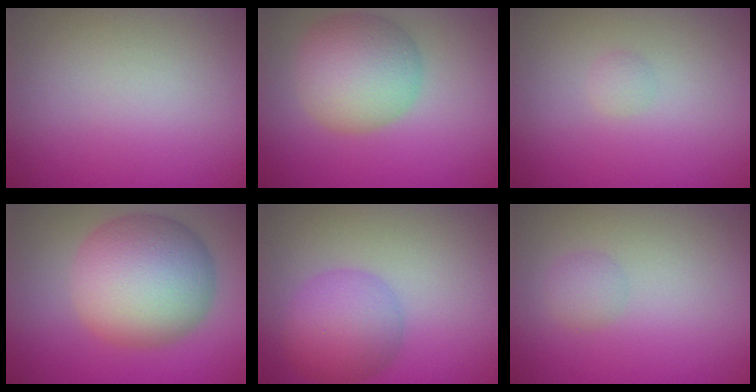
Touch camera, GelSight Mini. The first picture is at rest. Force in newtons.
{"total": 6.6, "press": 6.5, "slide": 0.3}
{"total": 0.7, "press": 0.7, "slide": 0.0}
{"total": 10.4, "press": 10.4, "slide": 0.3}
{"total": 5.1, "press": 5.1, "slide": 0.1}
{"total": 1.3, "press": 1.3, "slide": 0.0}